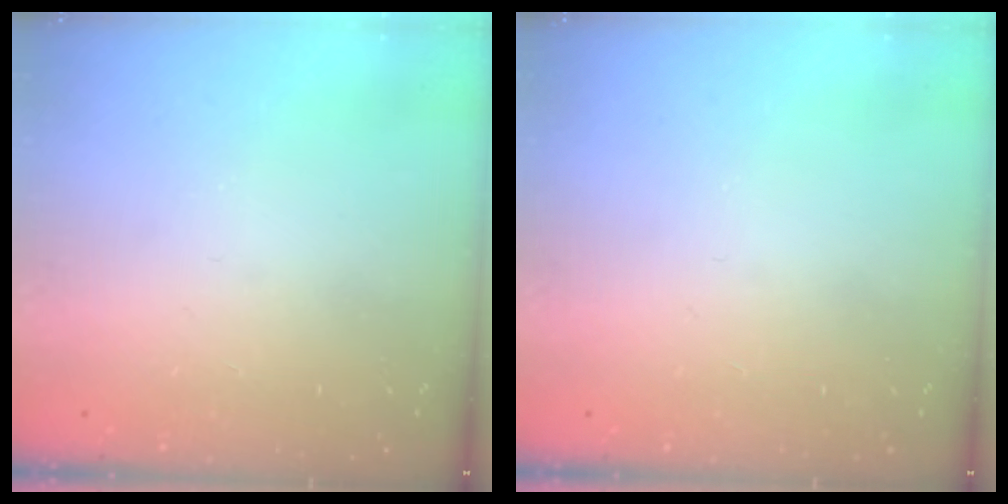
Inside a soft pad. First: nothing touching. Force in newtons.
{"total": 0.0}